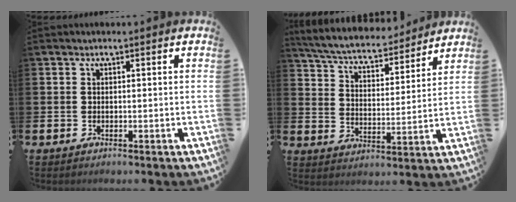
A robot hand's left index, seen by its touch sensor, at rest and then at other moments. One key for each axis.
{"total": 6.2, "fx": 5.9, "fy": 1.2, "fz": 1.5, "tx": -0.060, "ty": -0.046, "tz": 0.098}